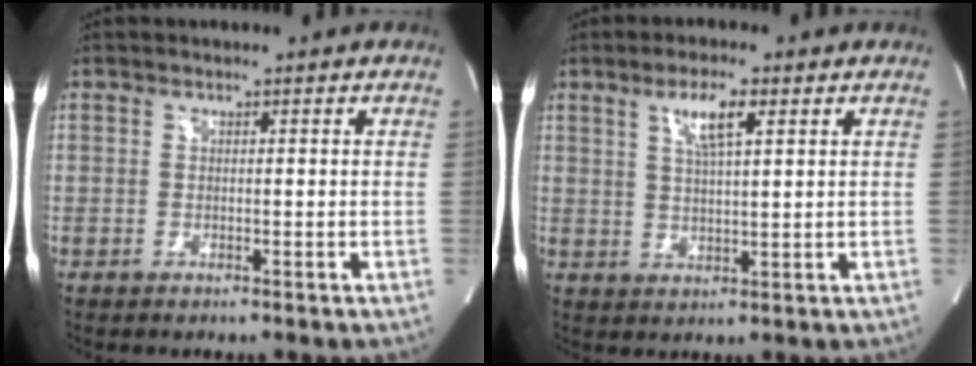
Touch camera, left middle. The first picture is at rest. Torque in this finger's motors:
{"motor_torque": [0.12, -0.11, 0.04, 0.07]}